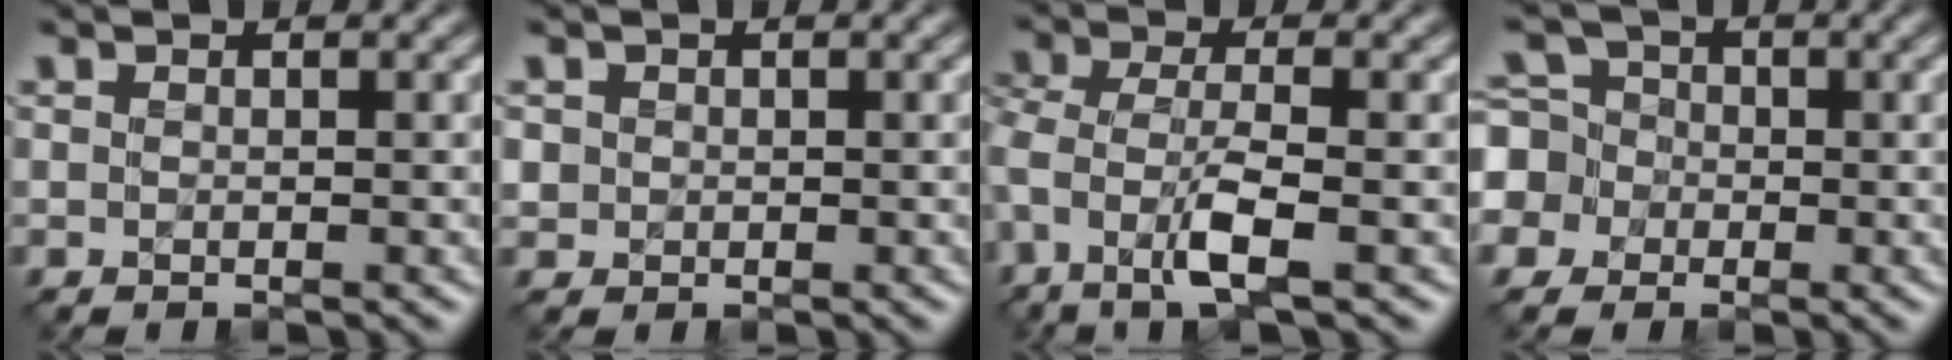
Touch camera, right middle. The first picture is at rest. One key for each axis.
{"total": 1.0, "fx": -0.1, "fy": 0.1, "fz": -1.0, "tx": 0.001, "ty": -0.001, "tz": 0.002}
{"total": 3.0, "fx": -1.6, "fy": 0.8, "fz": 2.4, "tx": -0.086, "ty": 0.000, "tz": -0.032}
{"total": 4.0, "fx": -1.2, "fy": 3.8, "fz": 0.0, "tx": -0.030, "ty": 0.029, "tz": -0.046}